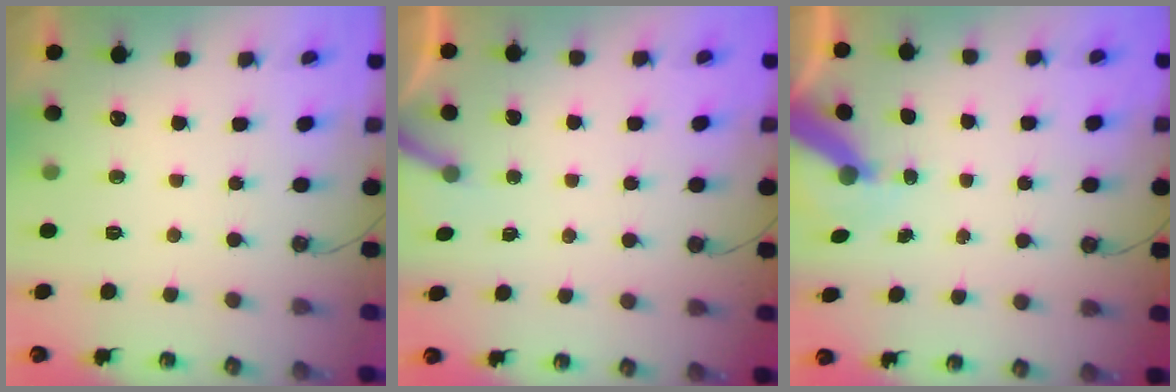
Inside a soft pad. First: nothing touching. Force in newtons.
{"total": 3.4, "press": 3.4, "slide": 0.2}
{"total": 8.3, "press": 8.2, "slide": 0.7}